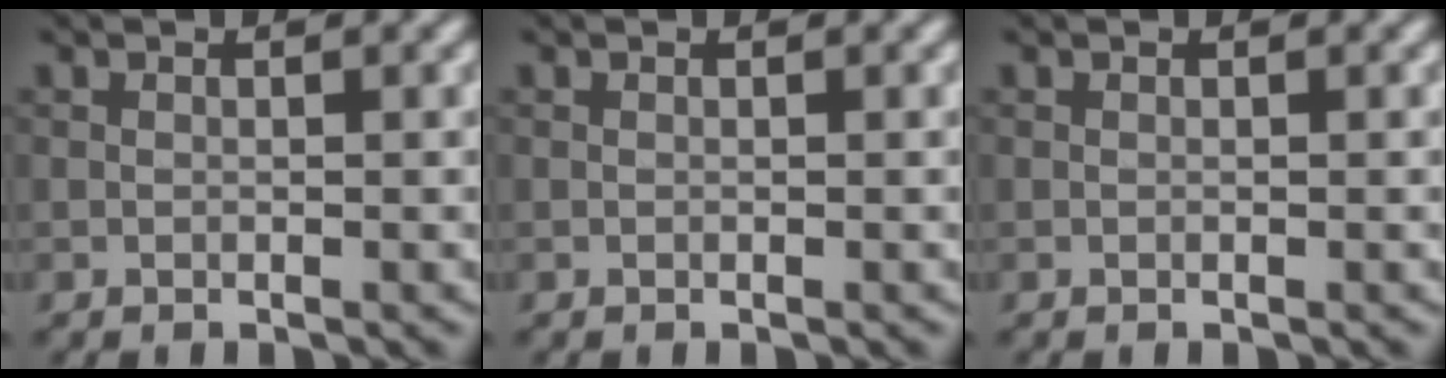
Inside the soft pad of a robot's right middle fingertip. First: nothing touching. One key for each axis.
{"total": 0.0}
{"total": 0.0}